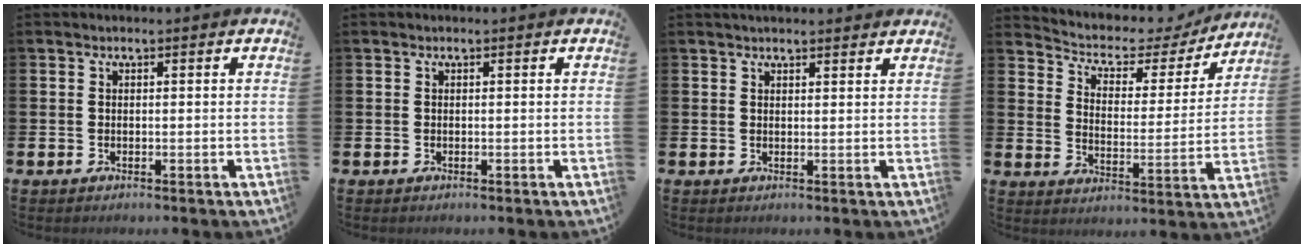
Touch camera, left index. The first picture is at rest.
{"total": 0.0}
{"total": 1.8, "force": [1.8, 0.3, 0.3], "torque": [-0.007, -0.002, 0.032]}
{"total": 5.0, "force": [4.4, 2.2, 1.0], "torque": [-0.049, -0.035, 0.066]}